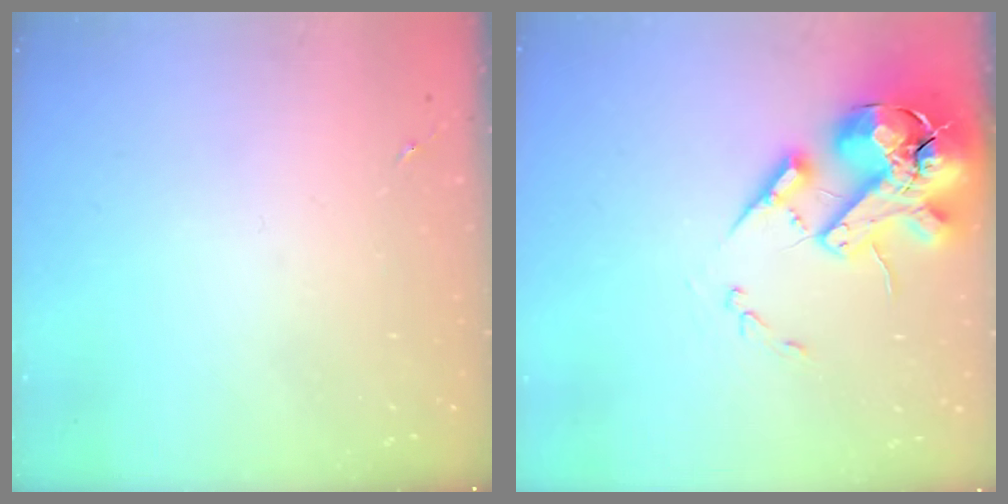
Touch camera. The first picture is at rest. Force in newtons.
{"total": 18.6, "press": 18.4, "slide": 3.1}